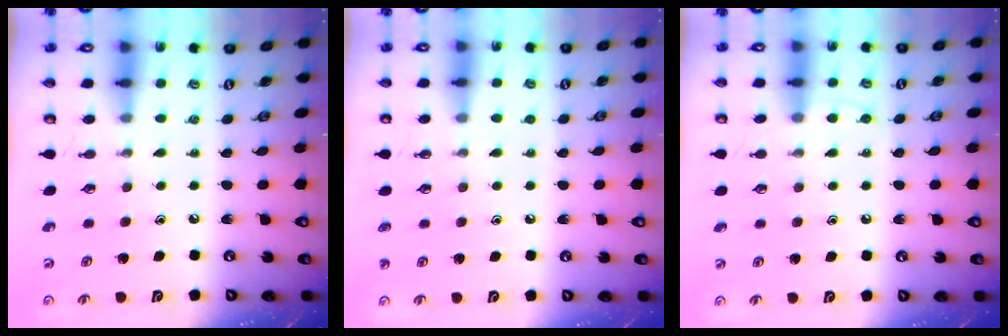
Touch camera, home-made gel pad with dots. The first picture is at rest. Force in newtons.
{"total": 0.7, "press": 0.7, "slide": 0.0}
{"total": 5.1, "press": 5.1, "slide": 0.7}